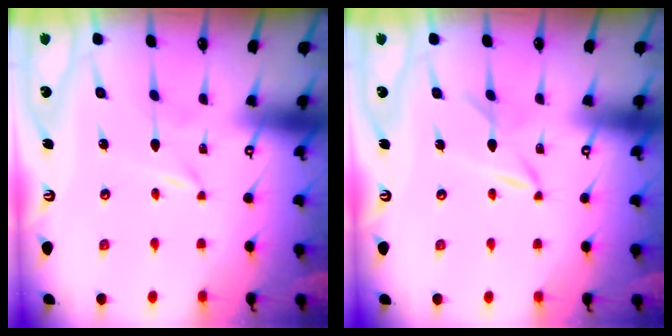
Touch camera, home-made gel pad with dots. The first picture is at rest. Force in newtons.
{"total": 3.5, "press": 3.5, "slide": 0.4}